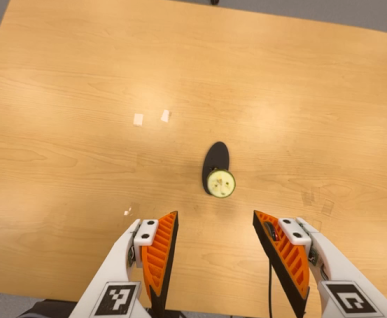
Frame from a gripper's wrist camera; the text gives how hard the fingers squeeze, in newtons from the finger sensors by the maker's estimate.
{"total": 0.0}